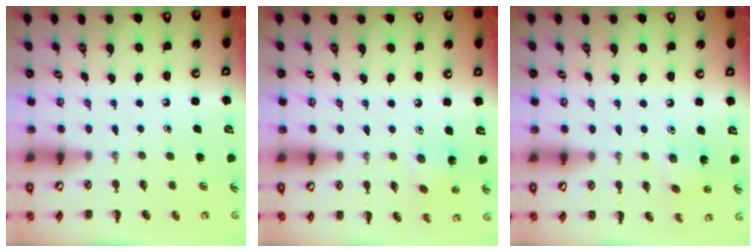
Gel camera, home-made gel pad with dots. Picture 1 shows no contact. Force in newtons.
{"total": 1.7, "press": 1.5, "slide": 0.6}
{"total": 2.0, "press": 1.9, "slide": 0.5}